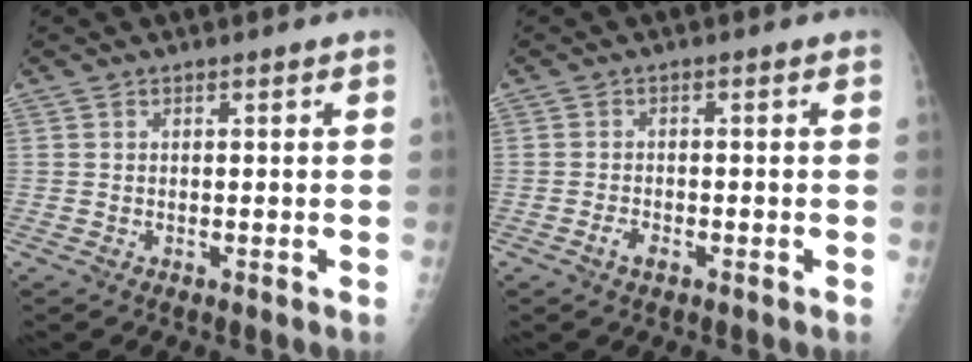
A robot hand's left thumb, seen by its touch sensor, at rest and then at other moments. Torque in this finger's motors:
{"motor_torque": [-0.12, 0.07, 0.02, 0.01, 0.00]}